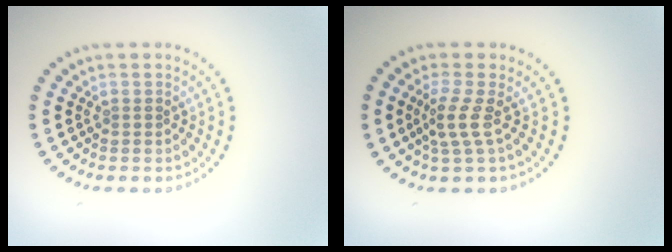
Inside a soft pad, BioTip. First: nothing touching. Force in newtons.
{"total": 2.3, "press": 1.5, "slide": 1.7}